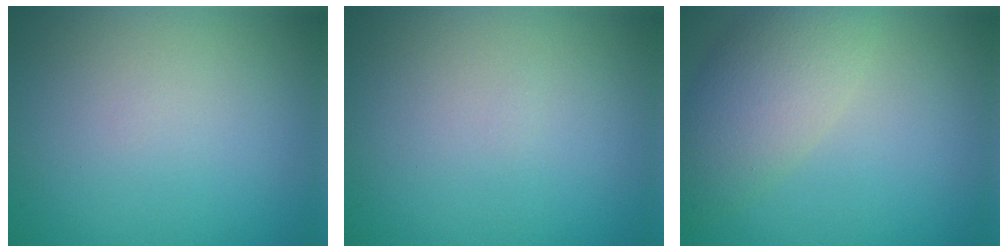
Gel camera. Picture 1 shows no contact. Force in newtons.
{"total": 0.0}
{"total": 4.9, "press": 4.9, "slide": 0.3}